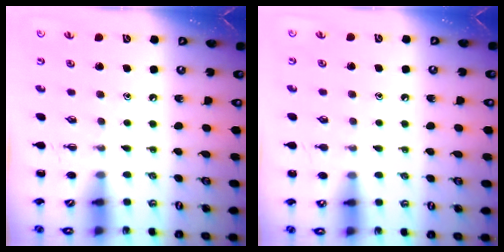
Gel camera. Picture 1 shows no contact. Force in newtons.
{"total": 3.1, "press": 3.0, "slide": 1.0}